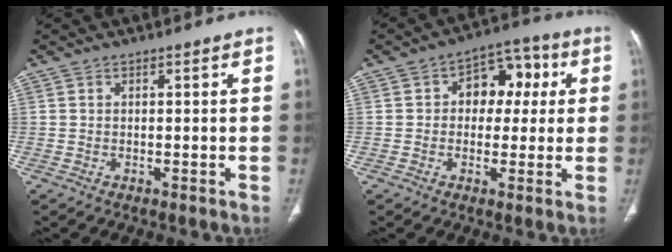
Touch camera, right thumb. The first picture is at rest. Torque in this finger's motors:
{"motor_torque": [-0.08, 1.40, 0.91, -0.15, 0.01]}